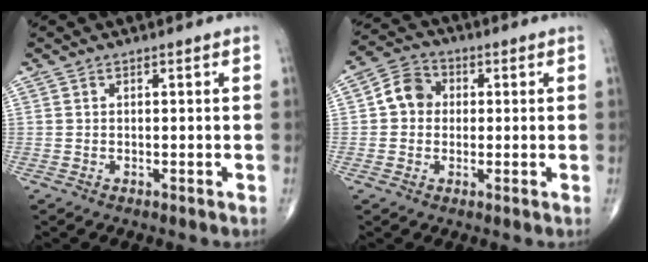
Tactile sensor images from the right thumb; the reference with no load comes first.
{"total": 6.4, "force": [0.4, 5.6, 3.2], "torque": [-0.042, 0.016, -0.004]}